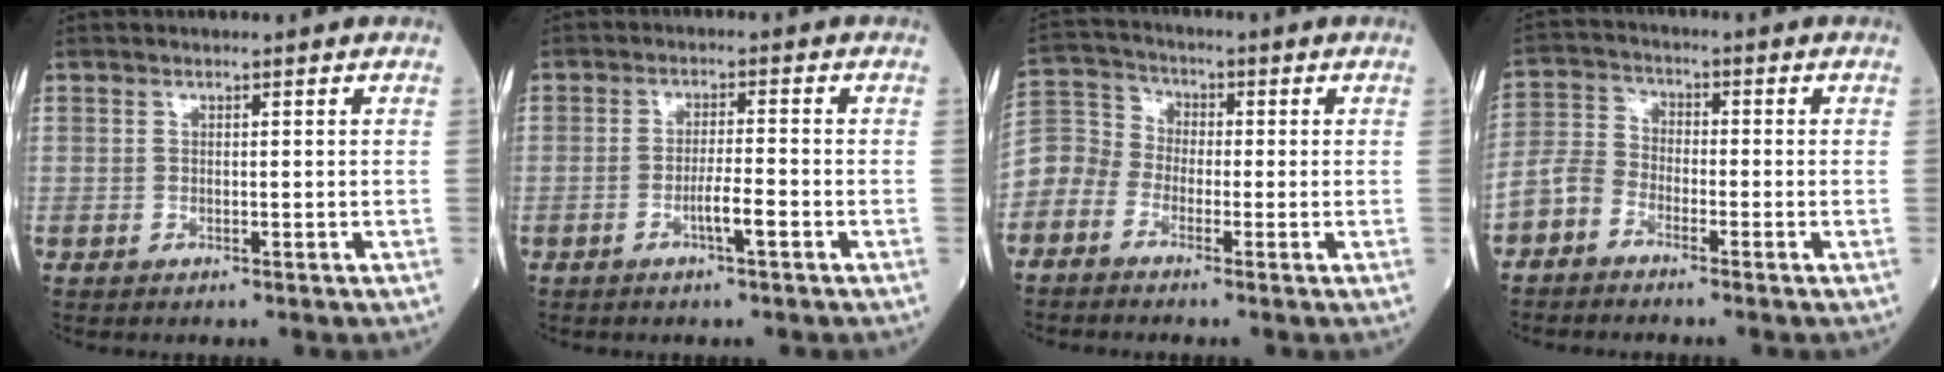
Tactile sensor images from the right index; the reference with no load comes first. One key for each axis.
{"total": 3.2, "fx": -1.4, "fy": 0.0, "fz": 2.9, "tx": -0.051, "ty": 0.000, "tz": -0.026}
{"total": 6.2, "fx": -3.0, "fy": 5.2, "fz": 1.5, "tx": -0.033, "ty": 0.035, "tz": -0.069}
{"total": 4.5, "fx": -3.2, "fy": 2.8, "fz": 1.6, "tx": -0.040, "ty": 0.007, "tz": -0.076}